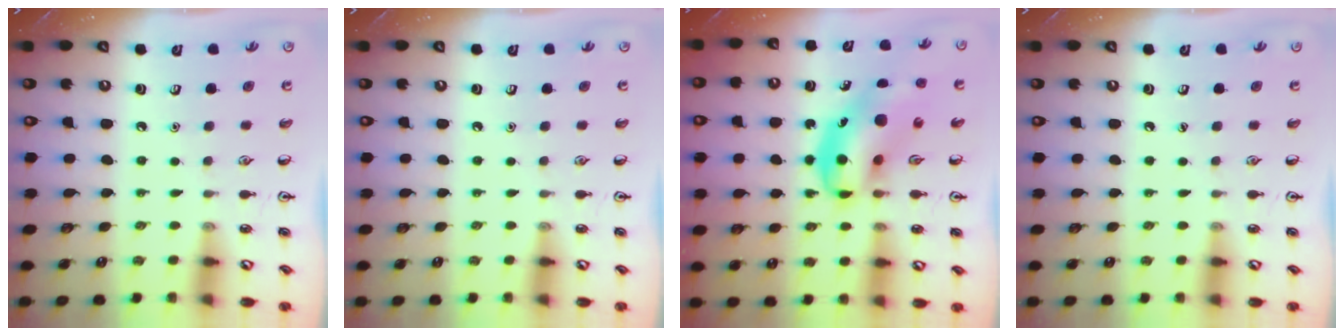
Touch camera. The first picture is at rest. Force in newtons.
{"total": 0.0}
{"total": 11.9, "press": 11.5, "slide": 3.1}
{"total": 0.0}